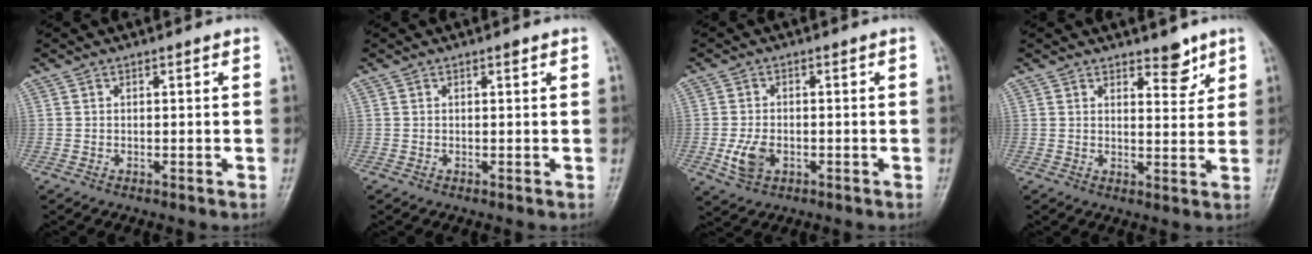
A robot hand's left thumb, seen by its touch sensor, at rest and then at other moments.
{"total": 1.5, "force": [1.0, 0.6, 1.0], "torque": [-0.008, -0.003, 0.013]}
{"total": 4.9, "force": [-1.4, 3.3, 3.3], "torque": [-0.064, 0.000, -0.022]}
{"total": 4.5, "force": [3.2, 2.0, 2.4], "torque": [-0.006, -0.023, 0.047]}